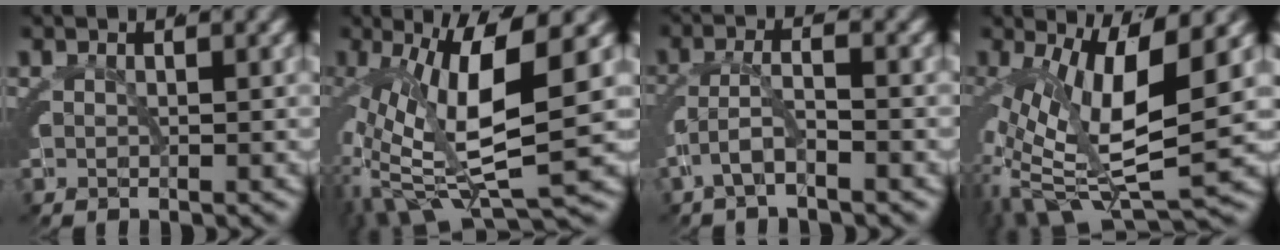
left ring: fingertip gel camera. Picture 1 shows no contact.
{"total": 9.7, "force": [-1.8, 4.0, 8.7], "torque": [-0.147, -0.018, -0.016]}
{"total": 2.5, "force": [-1.7, 0.6, 1.7], "torque": [-0.037, -0.003, -0.031]}
{"total": 9.0, "force": [-2.1, 4.0, 7.8], "torque": [-0.136, -0.026, -0.022]}